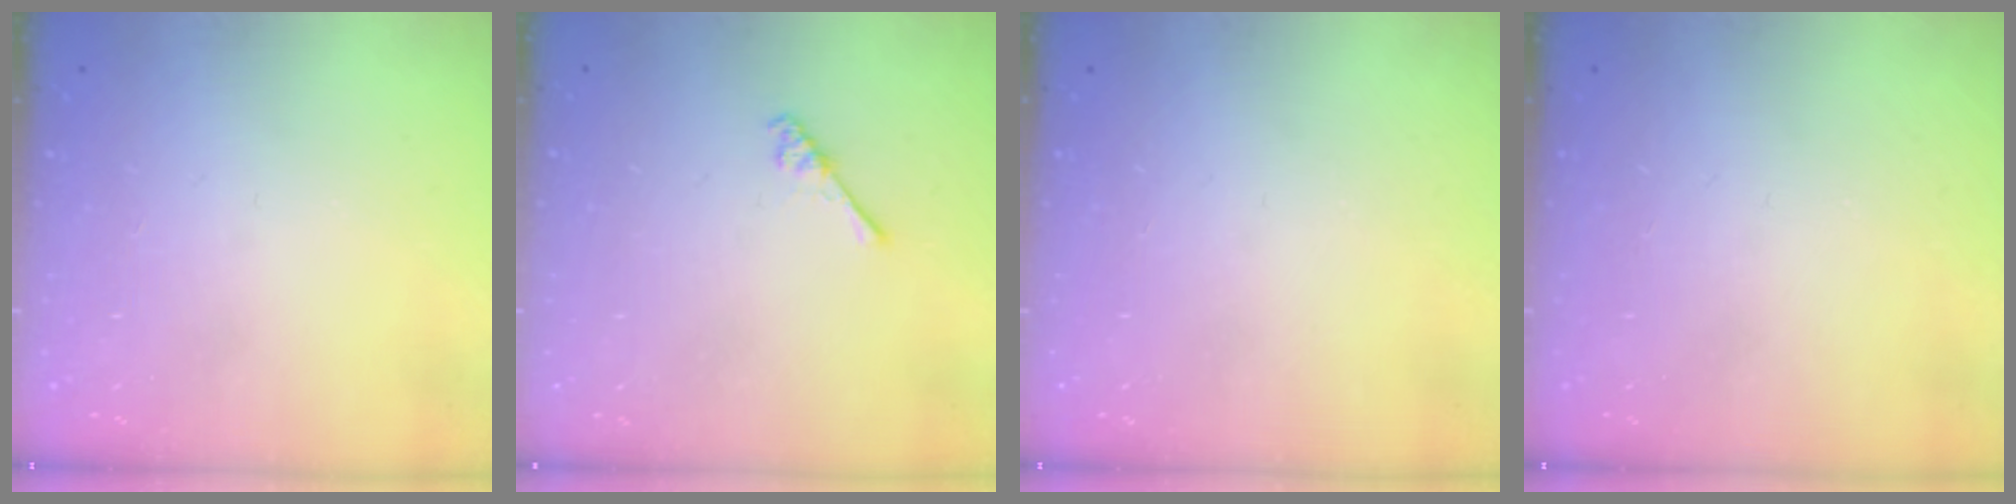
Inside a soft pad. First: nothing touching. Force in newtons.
{"total": 2.6, "press": 2.6, "slide": 0.3}
{"total": 0.0}
{"total": 0.0}